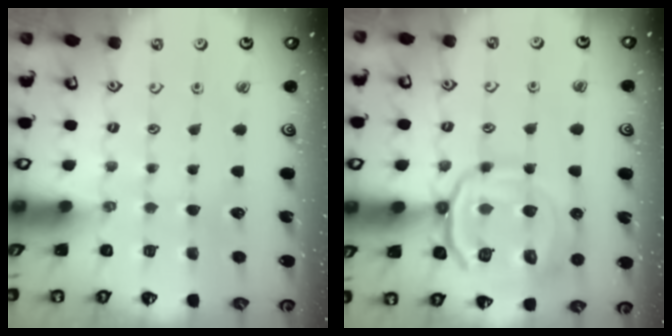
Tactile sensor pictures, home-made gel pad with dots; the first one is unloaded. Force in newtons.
{"total": 16.7, "press": 16.6, "slide": 1.9}